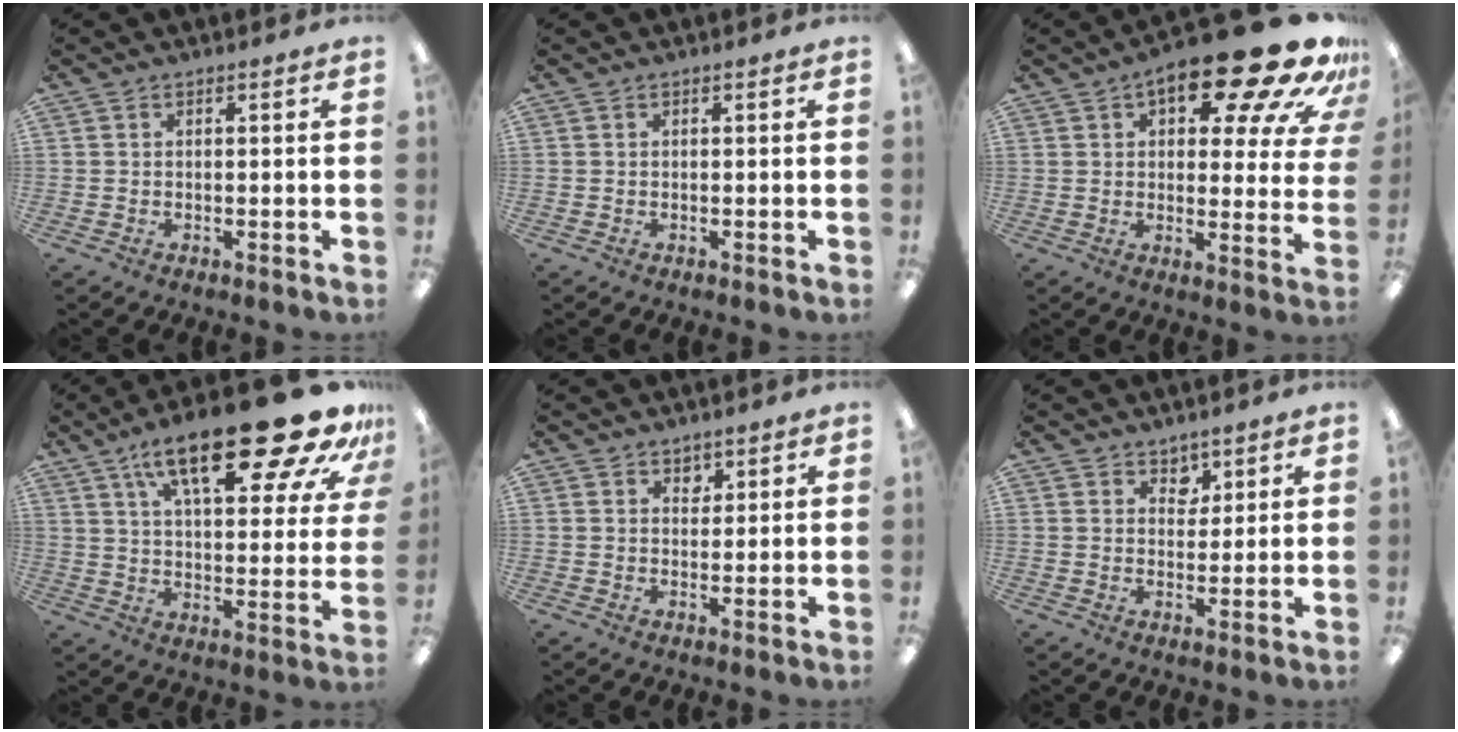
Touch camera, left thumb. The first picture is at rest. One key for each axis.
{"total": 0.0}
{"total": 20.5, "fx": 12.6, "fy": 7.1, "fz": 14.5, "tx": -0.195, "ty": -0.076, "tz": 0.198}
{"total": 25.7, "fx": 16.1, "fy": 8.4, "fz": 18.2, "tx": -0.261, "ty": -0.100, "tz": 0.253}
{"total": 2.3, "fx": 1.7, "fy": 1.6, "fz": 0.4, "tx": 0.015, "ty": -0.010, "tz": 0.026}
{"total": 3.7, "fx": 2.6, "fy": 2.7, "fz": 0.2, "tx": 0.008, "ty": -0.011, "tz": 0.044}